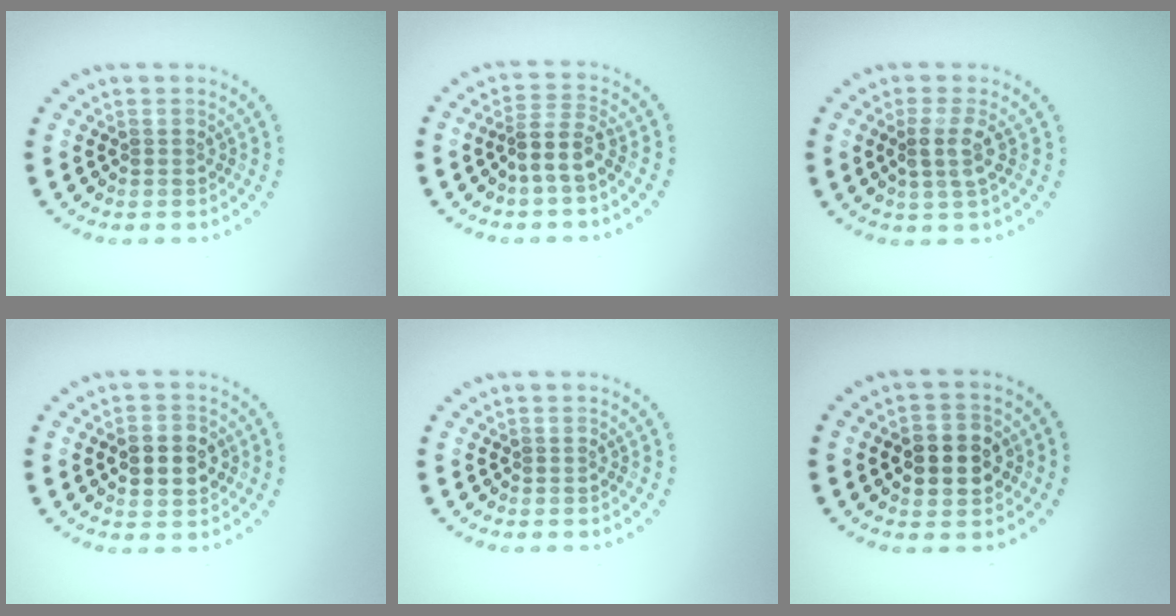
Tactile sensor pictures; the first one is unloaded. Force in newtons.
{"total": 2.6, "press": 2.0, "slide": 1.7}
{"total": 2.2, "press": 2.0, "slide": 1.0}
{"total": 4.4, "press": 4.4, "slide": 0.2}
{"total": 0.0}
{"total": 3.9, "press": 3.9, "slide": 0.3}